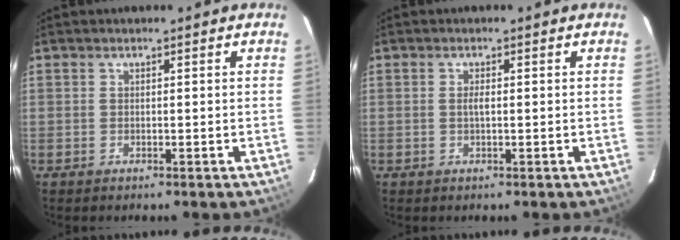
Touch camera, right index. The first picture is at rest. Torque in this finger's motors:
{"motor_torque": [0.10, 0.02, 0.06, 0.04]}